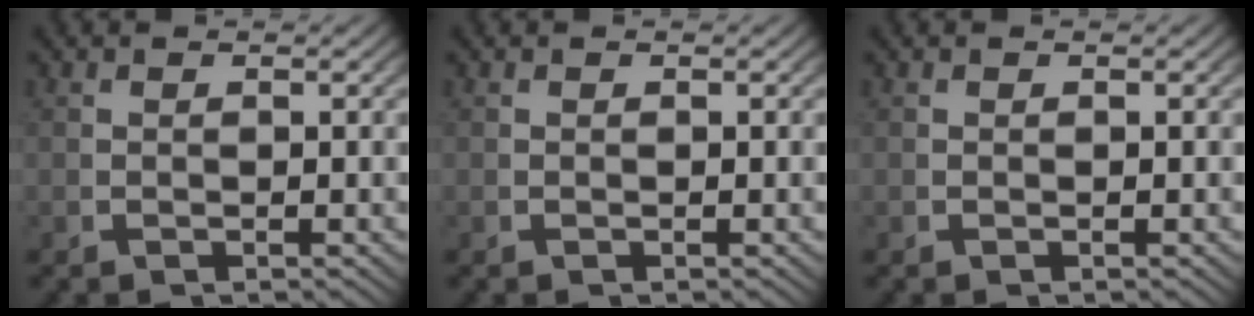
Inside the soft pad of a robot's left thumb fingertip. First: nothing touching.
{"total": 0.0}
{"total": 0.0}